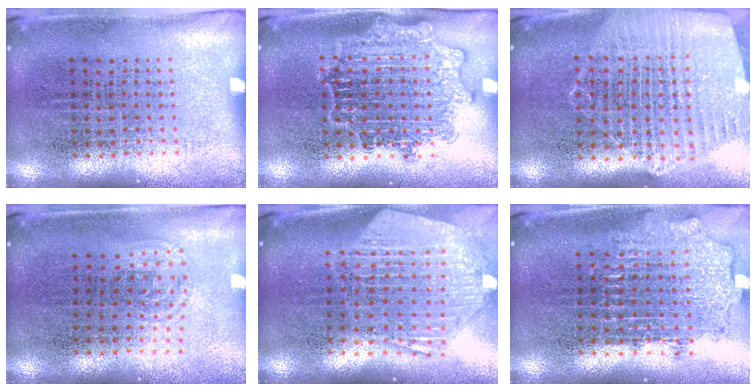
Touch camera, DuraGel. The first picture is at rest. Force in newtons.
{"total": 1.7, "press": 1.7, "slide": 0.4}
{"total": 1.6, "press": 1.5, "slide": 0.4}
{"total": 1.0, "press": 0.7, "slide": 0.7}
{"total": 2.8, "press": 2.2, "slide": 1.7}
{"total": 1.9, "press": 1.5, "slide": 1.2}